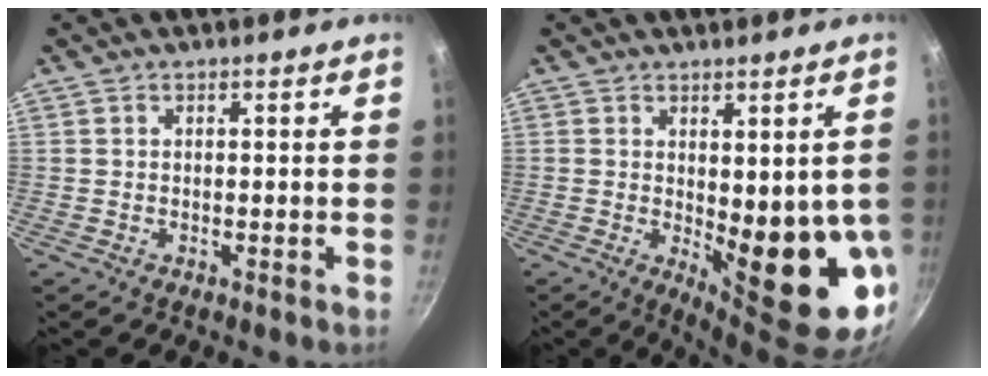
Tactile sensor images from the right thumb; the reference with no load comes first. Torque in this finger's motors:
{"motor_torque": [-0.19, 1.60, 1.74, -0.14, 0.36]}